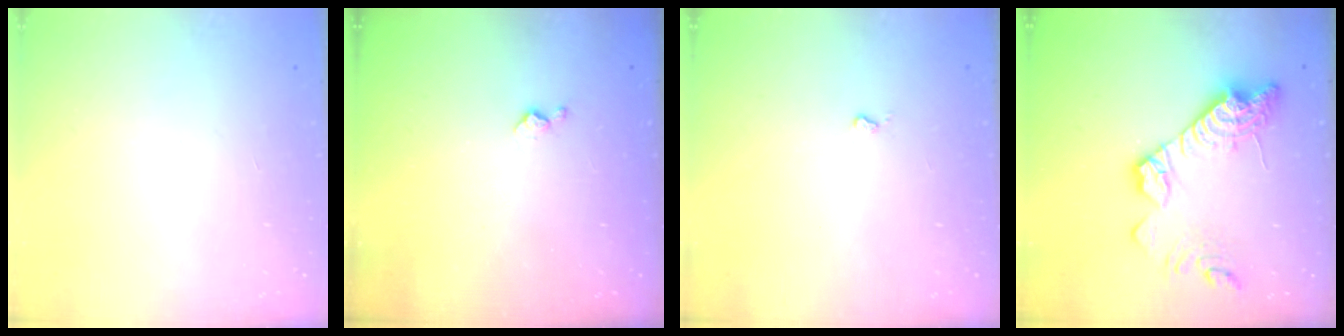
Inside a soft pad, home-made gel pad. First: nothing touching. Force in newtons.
{"total": 3.4, "press": 3.4, "slide": 0.4}
{"total": 2.7, "press": 2.6, "slide": 0.4}
{"total": 17.0, "press": 16.9, "slide": 1.3}